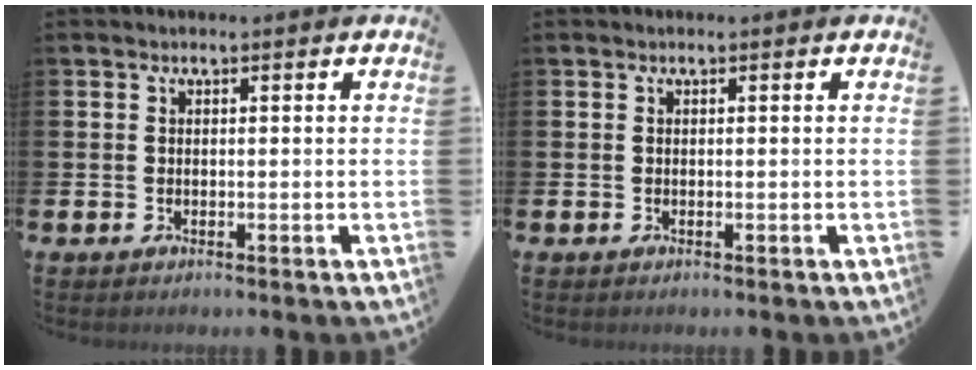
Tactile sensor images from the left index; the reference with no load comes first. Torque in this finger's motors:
{"motor_torque": [0.00, 0.00, 0.00, 0.01]}